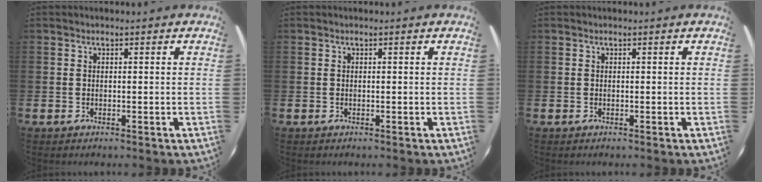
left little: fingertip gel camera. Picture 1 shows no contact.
{"total": 0.0}
{"total": 0.0}